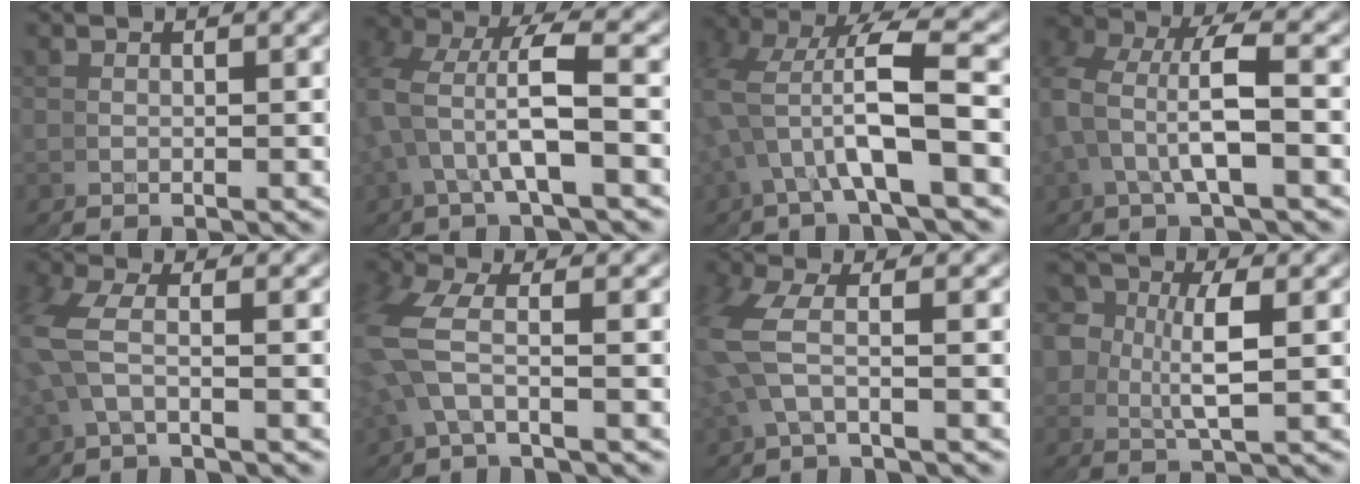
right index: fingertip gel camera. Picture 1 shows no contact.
{"total": 4.8, "force": [1.2, 2.9, 3.6], "torque": [-0.079, 0.005, 0.021]}
{"total": 6.7, "force": [1.7, 3.4, 5.5], "torque": [-0.106, 0.017, 0.023]}
{"total": 6.0, "force": [0.4, 4.6, 3.9], "torque": [-0.084, -0.006, 0.010]}
{"total": 3.1, "force": [1.2, 2.7, 1.0], "torque": [-0.051, 0.002, 0.019]}
{"total": 3.3, "force": [1.4, 2.7, 1.2], "torque": [-0.060, 0.003, 0.021]}
{"total": 3.4, "force": [1.6, 2.7, 1.4], "torque": [-0.061, 0.008, 0.024]}
{"total": 4.6, "force": [1.3, 3.5, 2.6], "torque": [-0.047, -0.006, 0.024]}